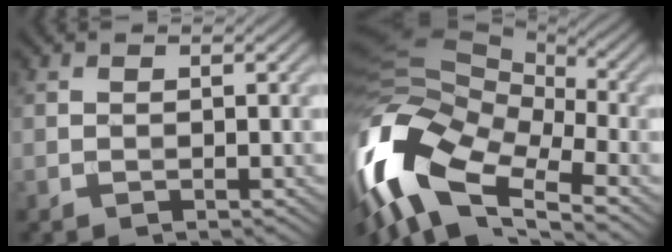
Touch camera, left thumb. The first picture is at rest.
{"total": 16.1, "force": [-6.6, 8.9, 11.8], "torque": [-0.287, -0.005, -0.132]}